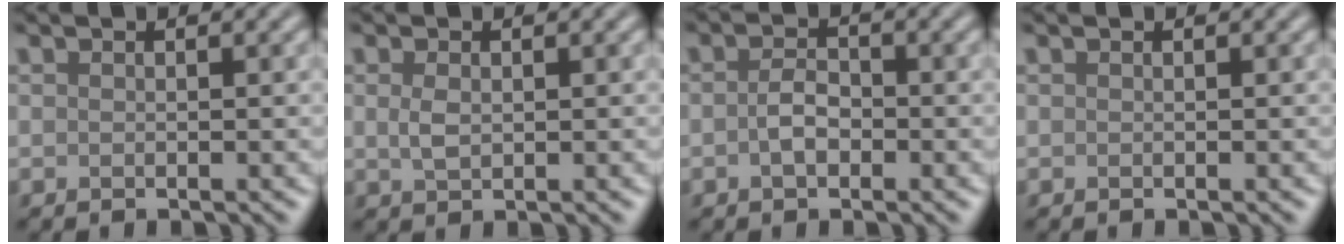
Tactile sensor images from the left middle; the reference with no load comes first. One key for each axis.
{"total": 1.6, "fx": 0.2, "fy": 1.0, "fz": 1.2, "tx": -0.030, "ty": -0.001, "tz": 0.007}
{"total": 2.2, "fx": -0.6, "fy": 1.4, "fz": 1.6, "tx": -0.036, "ty": 0.003, "tz": -0.015}
{"total": 0.0}